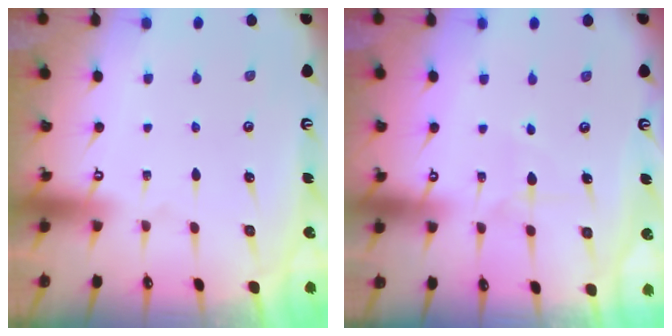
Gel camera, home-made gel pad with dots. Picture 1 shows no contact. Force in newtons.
{"total": 5.0, "press": 5.0, "slide": 0.2}